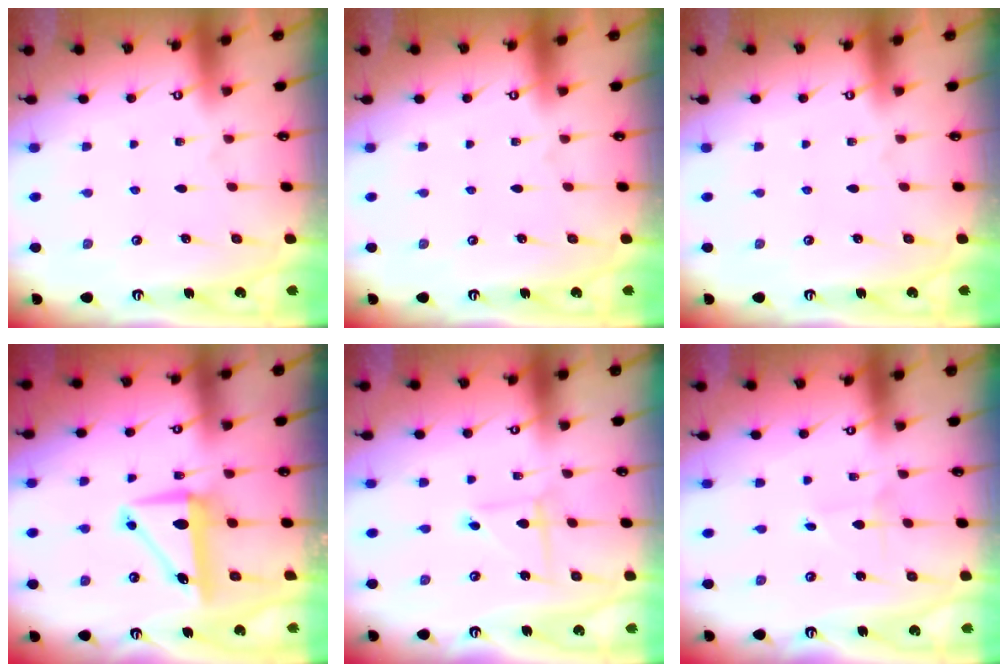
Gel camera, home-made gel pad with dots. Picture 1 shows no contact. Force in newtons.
{"total": 0.0}
{"total": 0.0}
{"total": 8.1, "press": 8.0, "slide": 1.5}
{"total": 2.2, "press": 2.2, "slide": 0.3}
{"total": 0.7, "press": 0.7, "slide": 0.0}